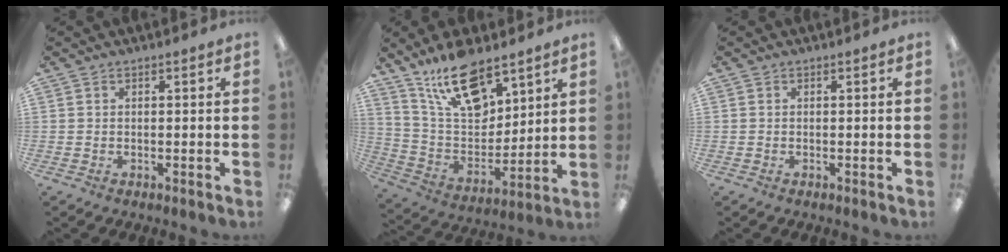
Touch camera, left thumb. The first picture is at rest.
{"total": 18.4, "force": [12.6, 8.4, 10.5], "torque": [-0.189, -0.062, 0.223]}
{"total": 0.0}